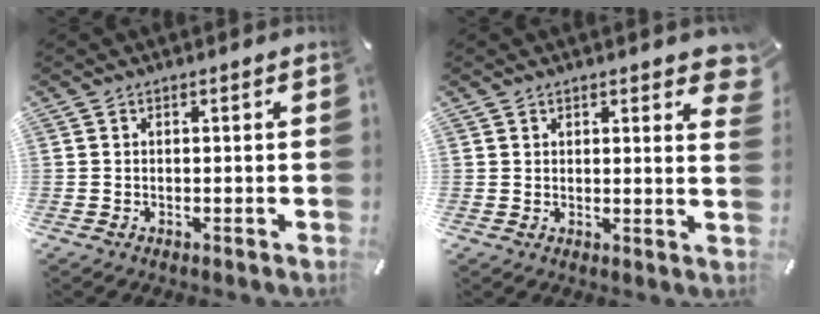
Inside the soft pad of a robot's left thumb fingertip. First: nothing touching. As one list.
[{"total": 2.9, "force": [2.3, 1.1, 1.3], "torque": [-0.008, -0.009, 0.037]}]